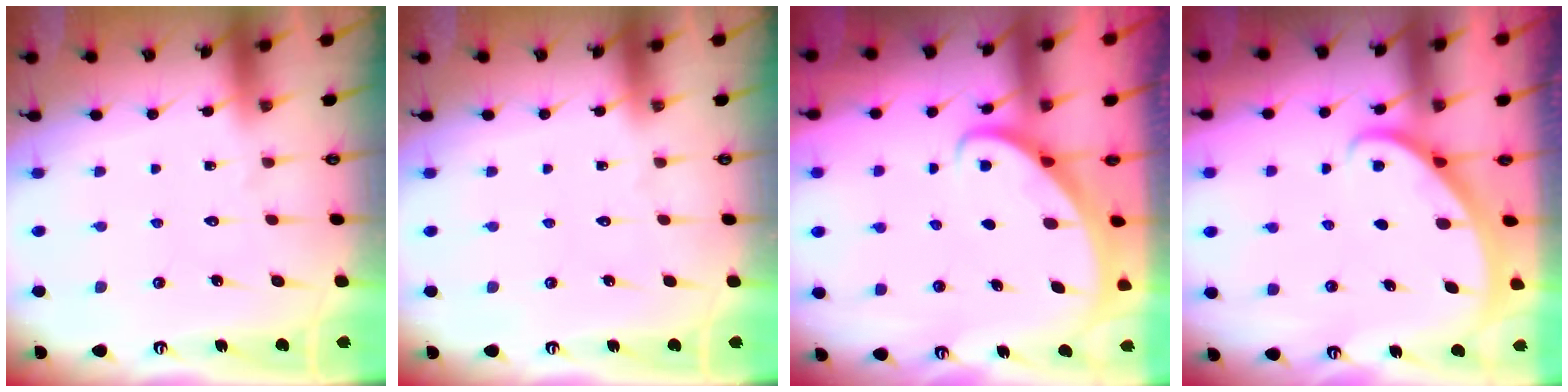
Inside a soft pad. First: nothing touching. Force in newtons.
{"total": 0.0}
{"total": 2.7, "press": 2.7, "slide": 0.2}
{"total": 1.8, "press": 1.8, "slide": 0.1}